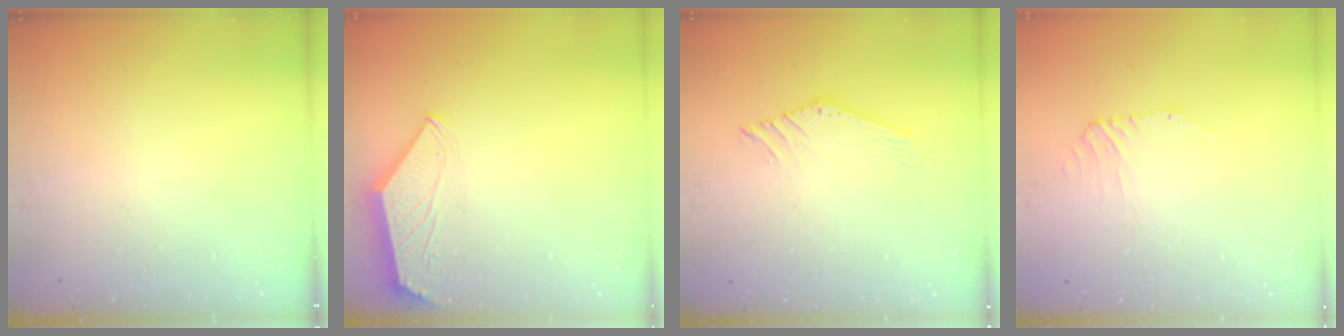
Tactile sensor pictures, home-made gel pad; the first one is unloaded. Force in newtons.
{"total": 1.7, "press": 1.6, "slide": 0.3}
{"total": 0.9, "press": 0.9, "slide": 0.1}
{"total": 0.9, "press": 0.8, "slide": 0.4}